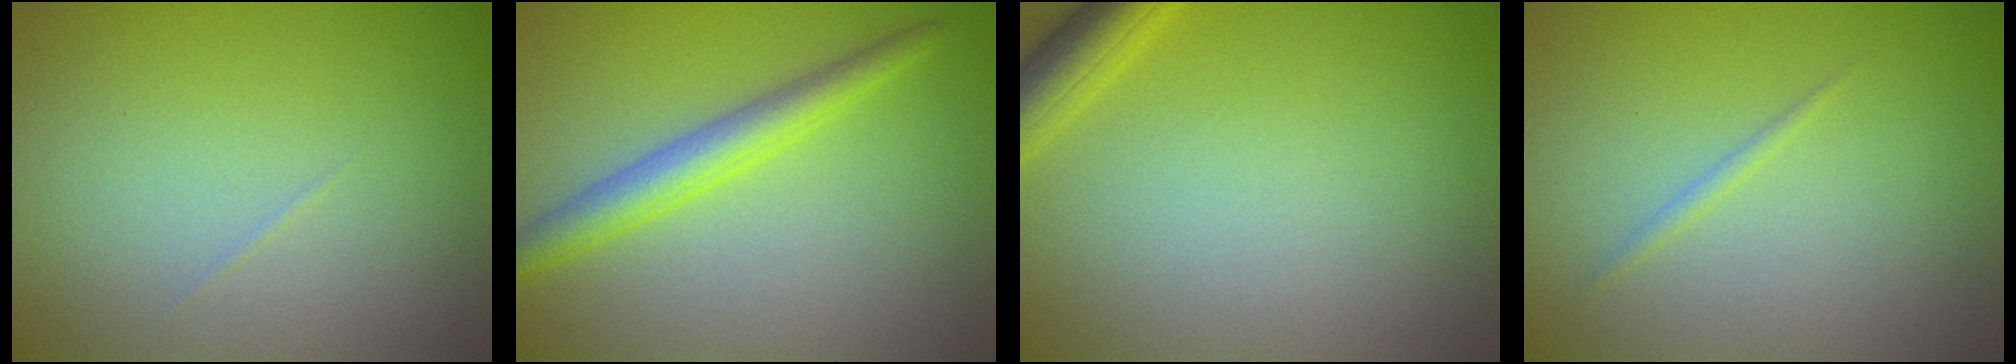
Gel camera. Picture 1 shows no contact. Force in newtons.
{"total": 3.1, "press": 3.1, "slide": 0.1}
{"total": 2.9, "press": 2.9, "slide": 0.2}
{"total": 0.6, "press": 0.6, "slide": 0.1}